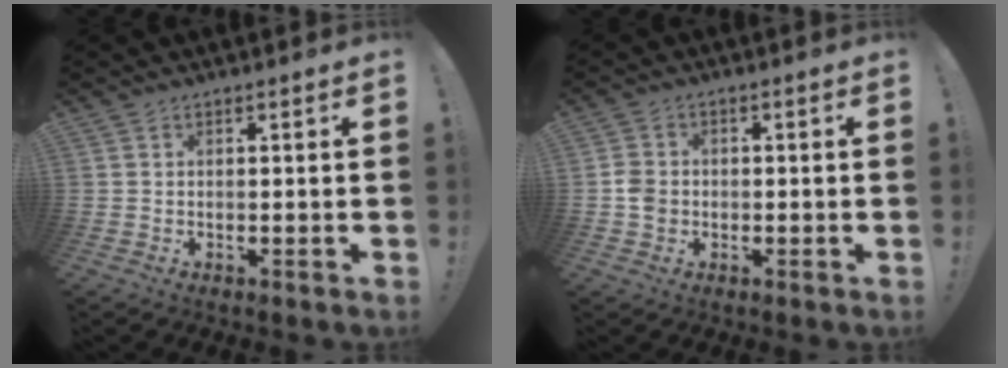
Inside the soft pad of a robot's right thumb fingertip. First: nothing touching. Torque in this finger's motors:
{"motor_torque": [0.62, 0.75, 0.32, -0.54, 0.00]}